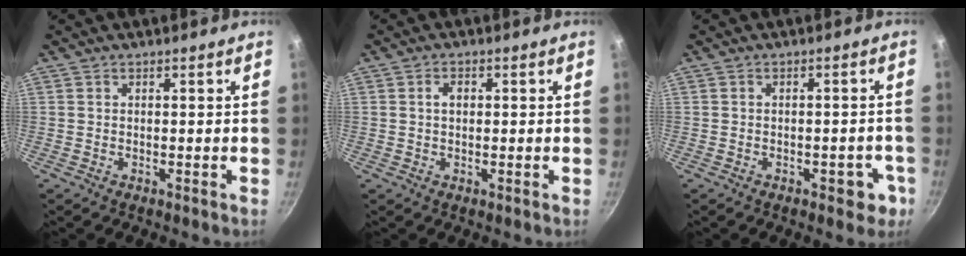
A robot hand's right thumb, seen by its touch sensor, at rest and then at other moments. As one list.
[{"total": 2.3, "force": [0.4, 1.5, 1.6], "torque": [-0.017, 0.006, 0.006]}, {"total": 4.5, "force": [-2.0, 2.6, 3.0], "torque": [-0.009, 0.022, -0.016]}]